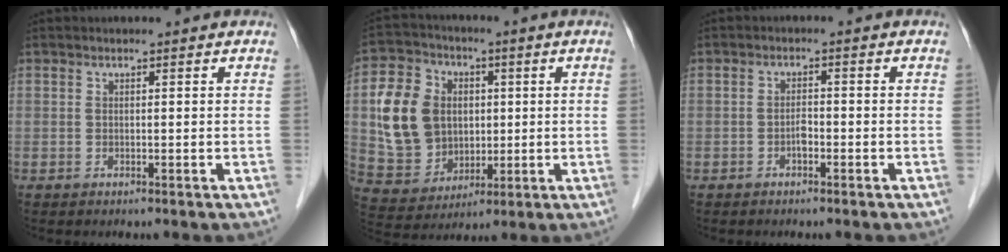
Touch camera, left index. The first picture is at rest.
{"total": 13.0, "force": [1.2, 10.9, 7.0], "torque": [-0.172, 0.027, 0.040]}
{"total": 1.6, "force": [-1.0, 0.6, 1.0], "torque": [-0.017, 0.001, -0.018]}